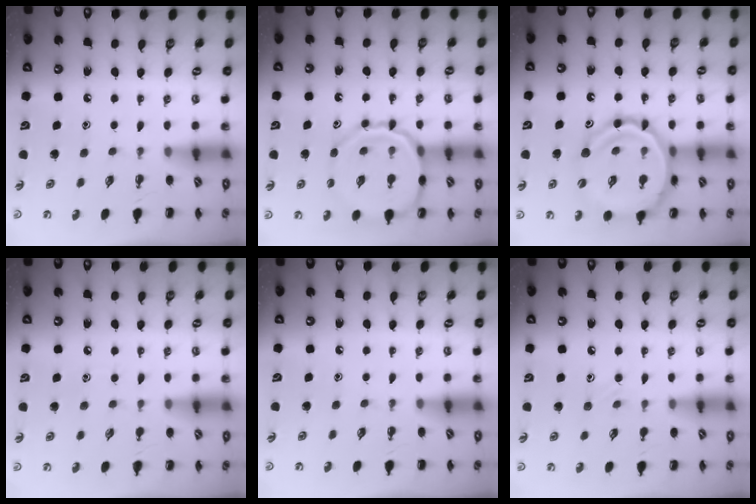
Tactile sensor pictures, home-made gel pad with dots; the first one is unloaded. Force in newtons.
{"total": 14.6, "press": 14.6, "slide": 1.6}
{"total": 20.0, "press": 19.7, "slide": 3.4}
{"total": 5.1, "press": 4.8, "slide": 1.8}
{"total": 0.0}
{"total": 6.2, "press": 5.8, "slide": 2.0}